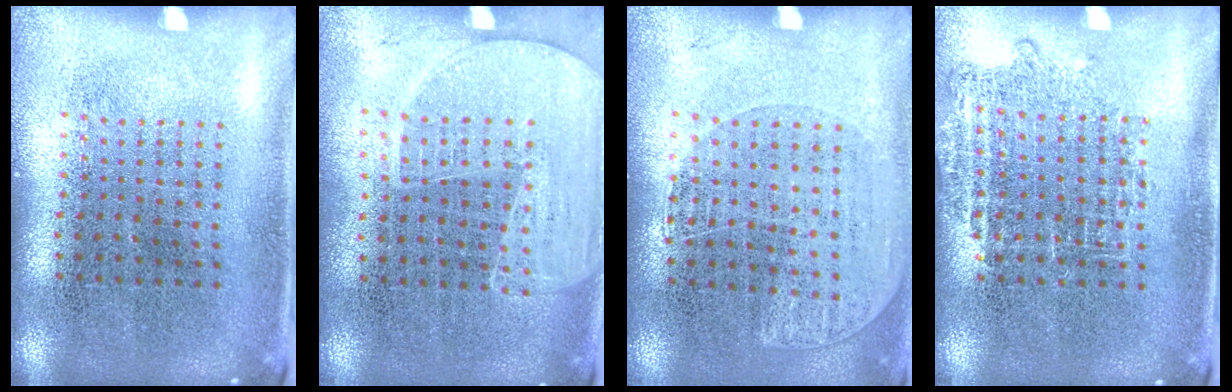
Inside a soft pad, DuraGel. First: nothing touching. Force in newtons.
{"total": 1.6, "press": 1.4, "slide": 0.8}
{"total": 1.1, "press": 1.0, "slide": 0.6}
{"total": 1.0, "press": 1.0, "slide": 0.2}